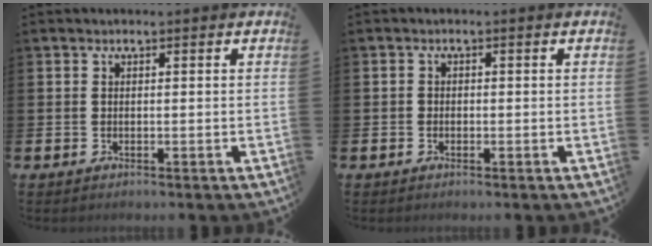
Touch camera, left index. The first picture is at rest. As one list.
[{"total": 0.9, "force": [-0.5, 0.7, 0.2], "torque": [-0.008, 0.004, -0.010]}]